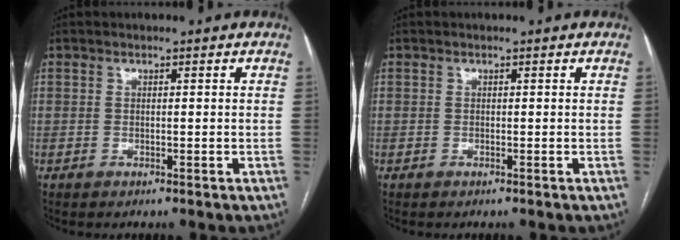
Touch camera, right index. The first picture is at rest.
{"total": 0.0}